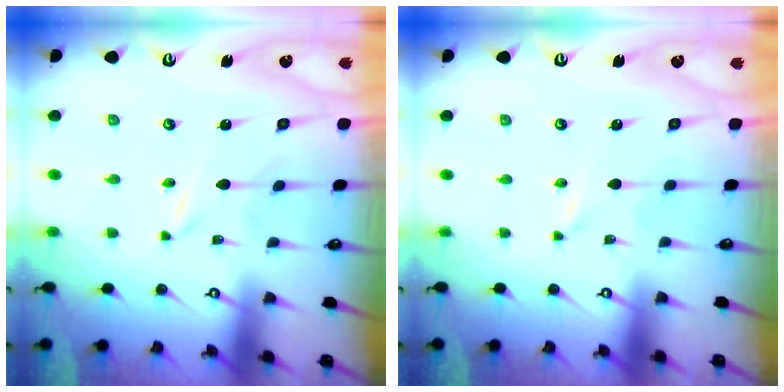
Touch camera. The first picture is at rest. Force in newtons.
{"total": 0.0}